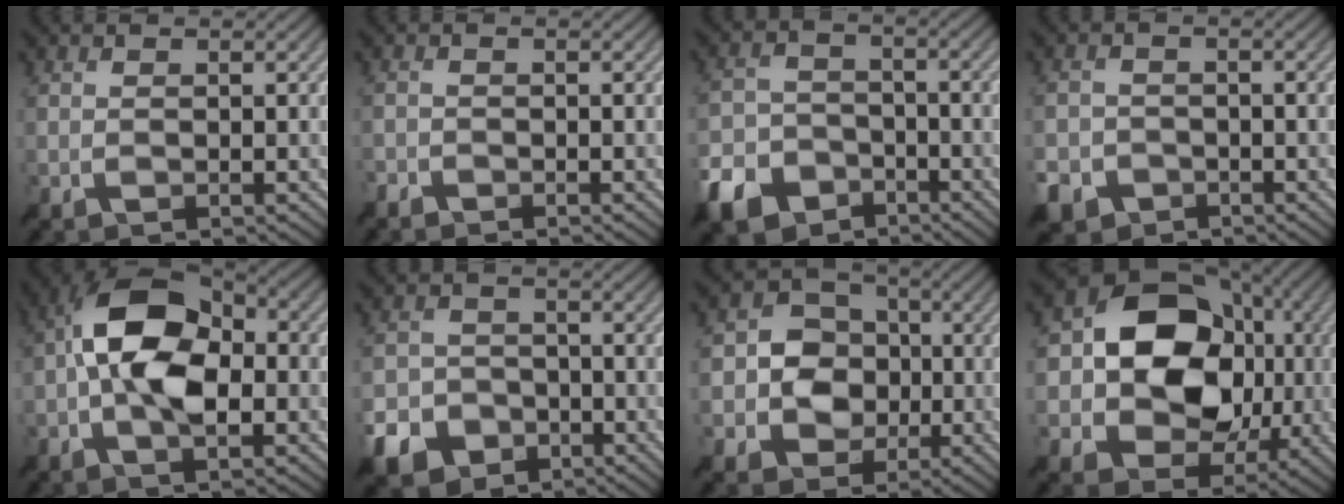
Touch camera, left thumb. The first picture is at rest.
{"total": 1.5, "force": [-1.4, 0.6, 0.1], "torque": [-0.003, -0.002, -0.035]}
{"total": 8.2, "force": [-5.4, 5.3, 3.3], "torque": [-0.077, -0.011, -0.119]}
{"total": 4.4, "force": [-2.8, 3.0, 1.4], "torque": [-0.038, -0.005, -0.058]}
{"total": 12.9, "force": [-0.9, 6.7, 11.0], "torque": [-0.205, 0.021, -0.029]}
{"total": 7.0, "force": [-4.1, 5.1, 2.7], "torque": [-0.061, -0.010, -0.083]}
{"total": 7.9, "force": [-1.0, 6.9, 3.8], "torque": [-0.071, -0.001, -0.041]}
{"total": 14.8, "force": [0.8, 11.6, 9.2], "torque": [-0.157, -0.010, 0.009]}